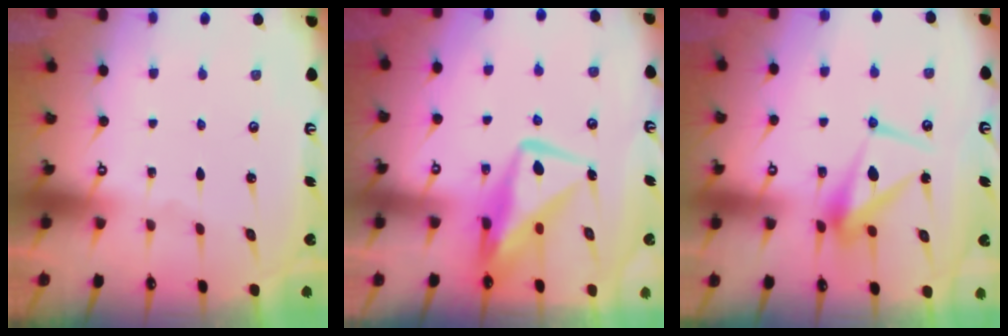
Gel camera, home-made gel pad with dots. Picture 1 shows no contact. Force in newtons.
{"total": 12.2, "press": 12.1, "slide": 1.2}
{"total": 11.2, "press": 11.2, "slide": 0.7}